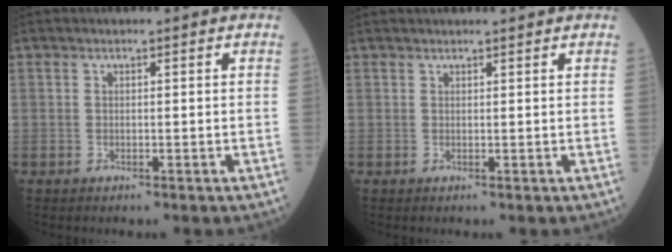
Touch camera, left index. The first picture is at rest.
{"total": 3.1, "force": [3.0, 0.2, 0.8], "torque": [-0.009, 0.020, 0.040]}